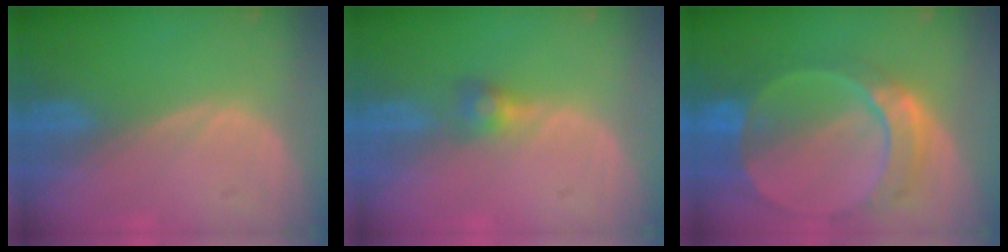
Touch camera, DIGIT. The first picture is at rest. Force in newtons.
{"total": 2.6, "press": 2.5, "slide": 0.7}
{"total": 9.7, "press": 8.3, "slide": 4.9}